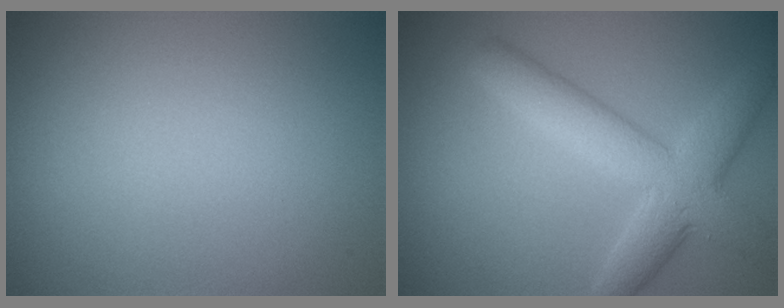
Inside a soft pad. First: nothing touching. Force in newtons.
{"total": 6.1, "press": 6.1, "slide": 0.1}